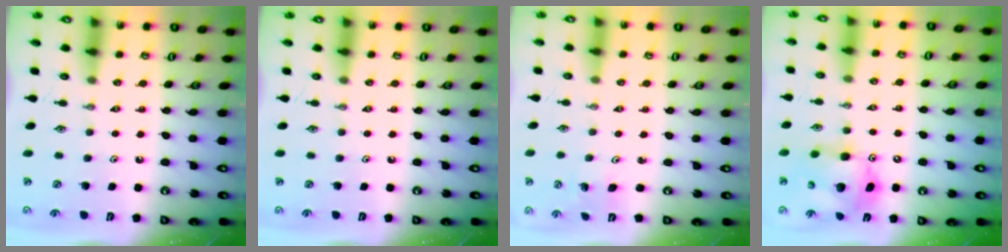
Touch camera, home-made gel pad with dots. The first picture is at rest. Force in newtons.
{"total": 0.0}
{"total": 2.5, "press": 2.5, "slide": 0.2}
{"total": 12.7, "press": 12.6, "slide": 1.2}